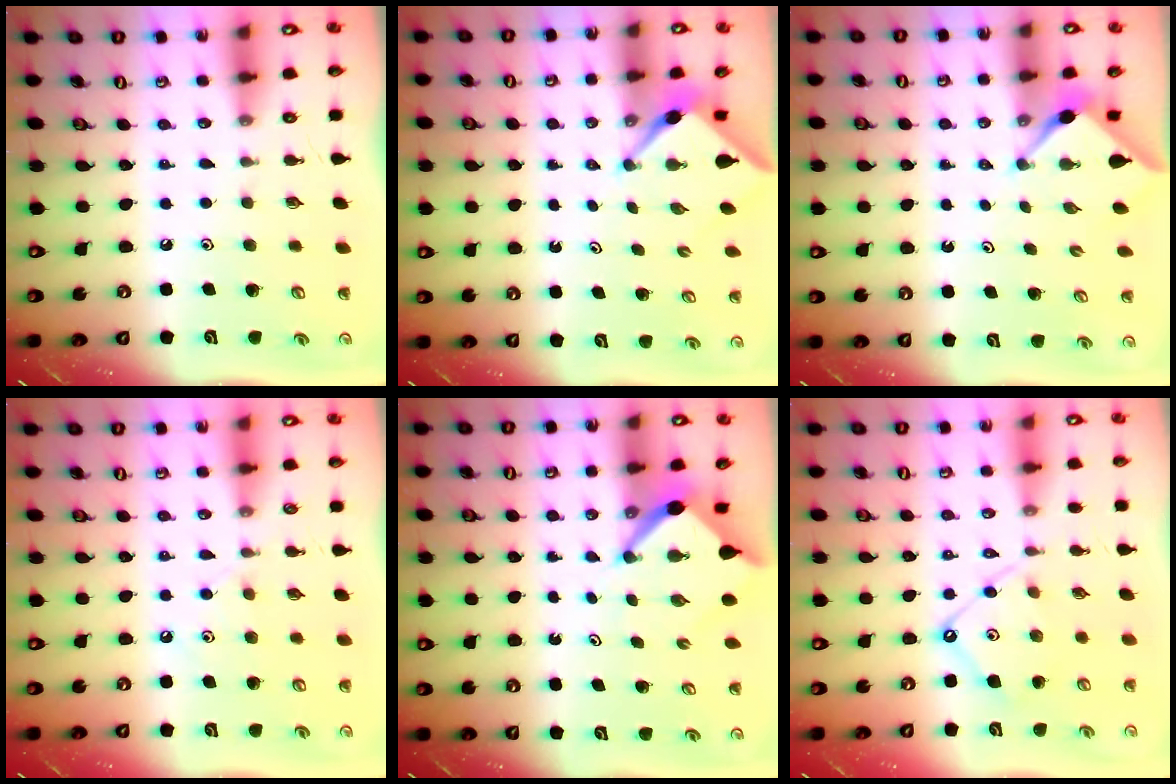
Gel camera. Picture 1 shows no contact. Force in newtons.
{"total": 3.0, "press": 3.0, "slide": 0.3}
{"total": 2.9, "press": 2.9, "slide": 0.4}
{"total": 7.2, "press": 7.1, "slide": 1.0}
{"total": 6.0, "press": 6.0, "slide": 0.4}
{"total": 9.7, "press": 9.7, "slide": 1.0}